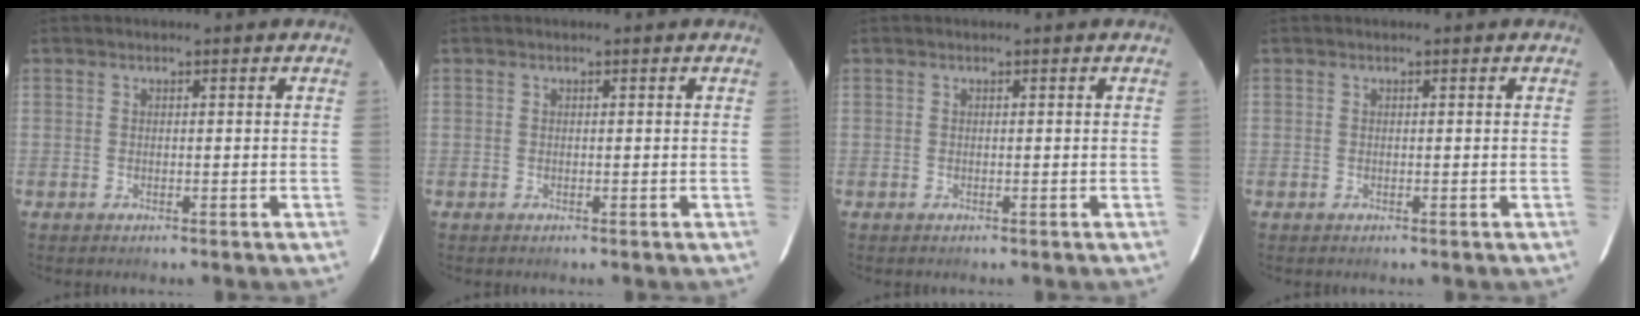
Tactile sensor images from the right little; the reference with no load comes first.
{"total": 0.0}
{"total": 0.0}
{"total": 0.0}